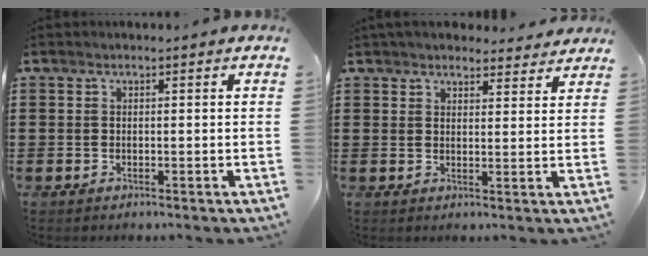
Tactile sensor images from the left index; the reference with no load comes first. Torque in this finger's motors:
{"motor_torque": [1.98, -0.16, 1.05, 0.10]}